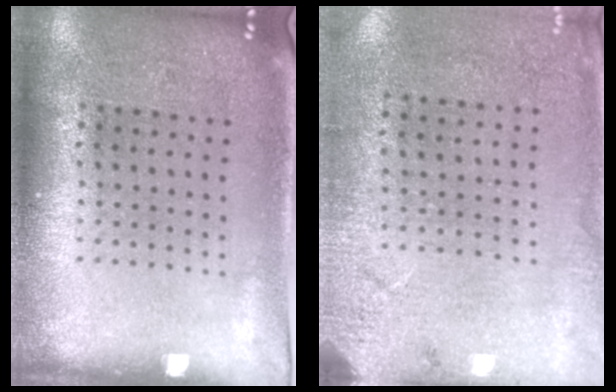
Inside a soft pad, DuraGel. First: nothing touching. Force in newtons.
{"total": 2.7, "press": 2.3, "slide": 1.3}